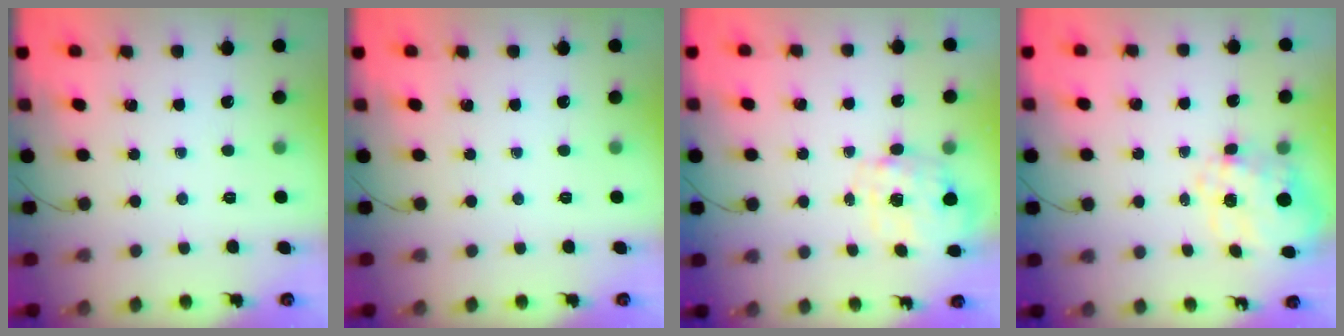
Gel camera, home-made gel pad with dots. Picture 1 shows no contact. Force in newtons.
{"total": 0.0}
{"total": 2.9, "press": 2.7, "slide": 0.9}
{"total": 10.1, "press": 9.9, "slide": 1.7}